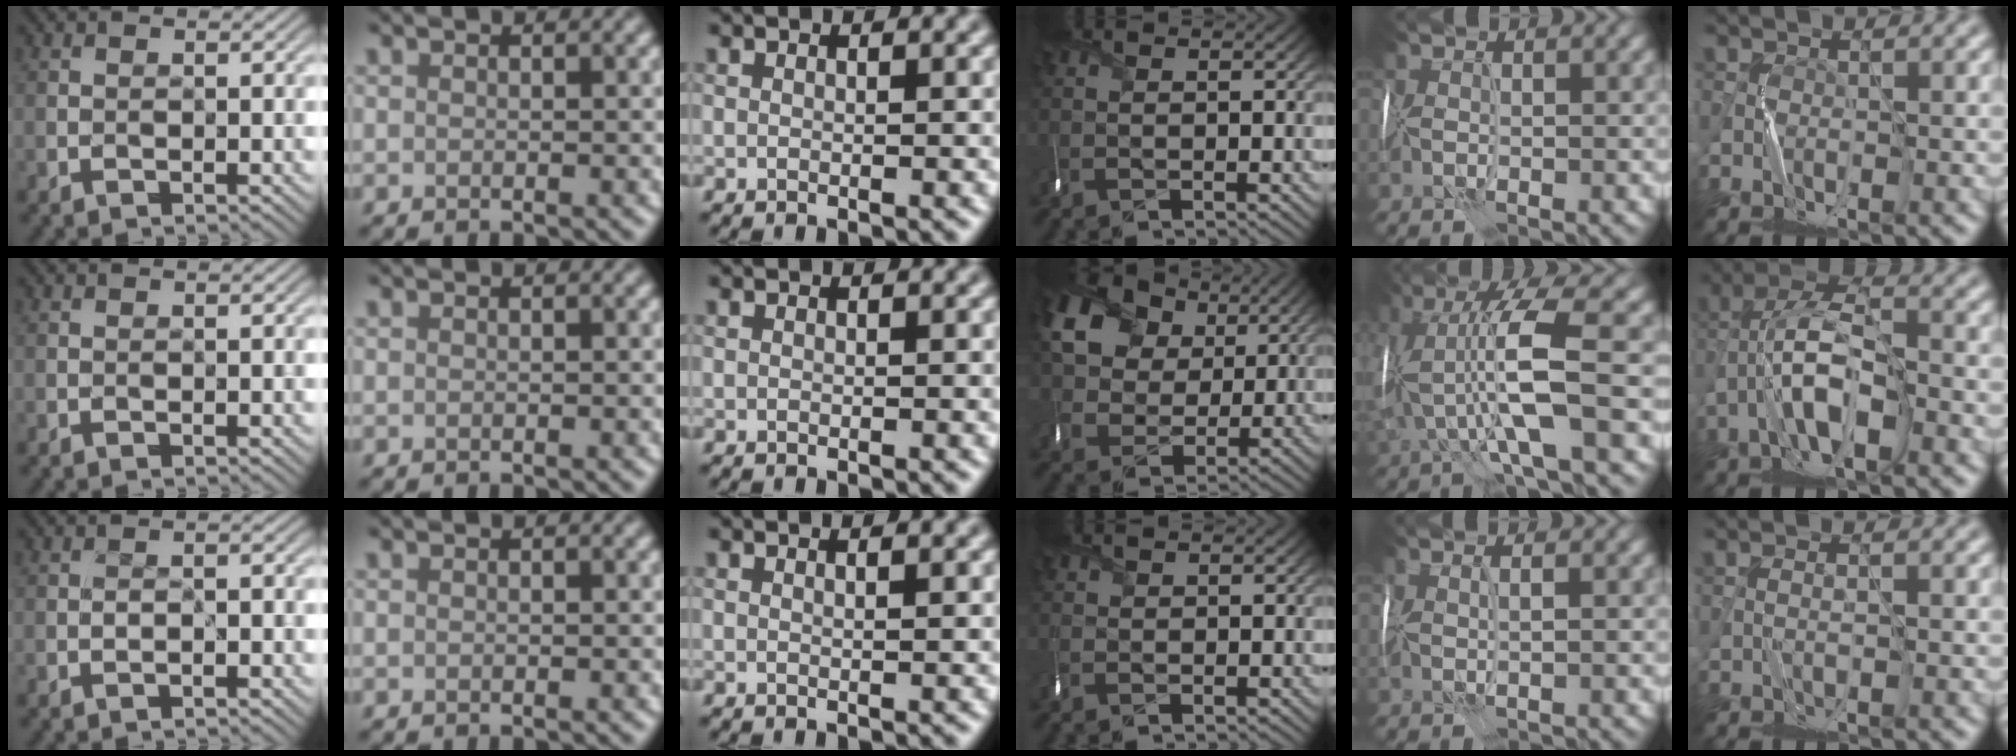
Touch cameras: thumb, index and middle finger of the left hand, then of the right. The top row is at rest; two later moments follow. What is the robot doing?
{"motion": "wrap", "object": "ribbon"}